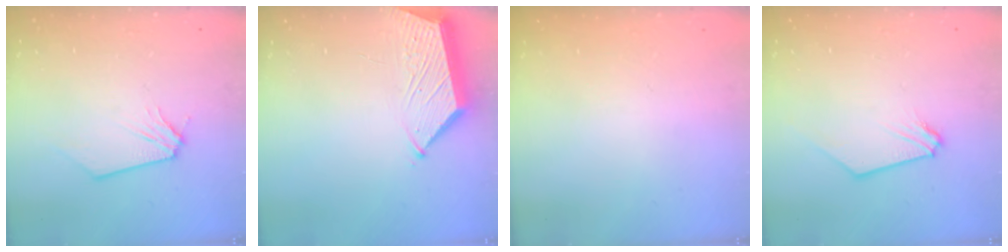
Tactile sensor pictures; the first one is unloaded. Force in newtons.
{"total": 5.4, "press": 5.3, "slide": 0.6}
{"total": 0.7, "press": 0.7, "slide": 0.1}
{"total": 0.9, "press": 0.9, "slide": 0.2}